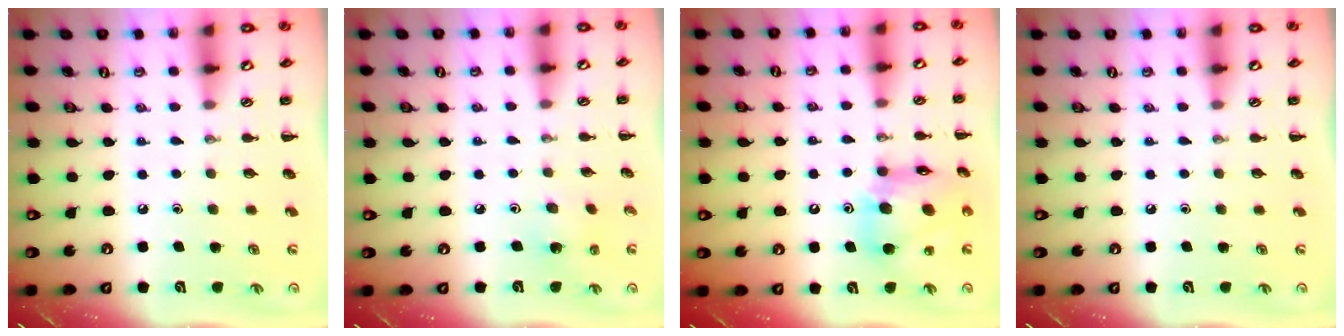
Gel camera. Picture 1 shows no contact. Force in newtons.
{"total": 2.0, "press": 1.9, "slide": 0.6}
{"total": 13.5, "press": 12.9, "slide": 4.1}
{"total": 0.0}